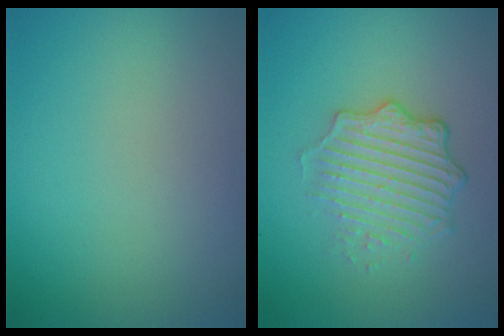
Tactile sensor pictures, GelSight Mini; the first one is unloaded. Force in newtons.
{"total": 4.9, "press": 3.5, "slide": 3.4}